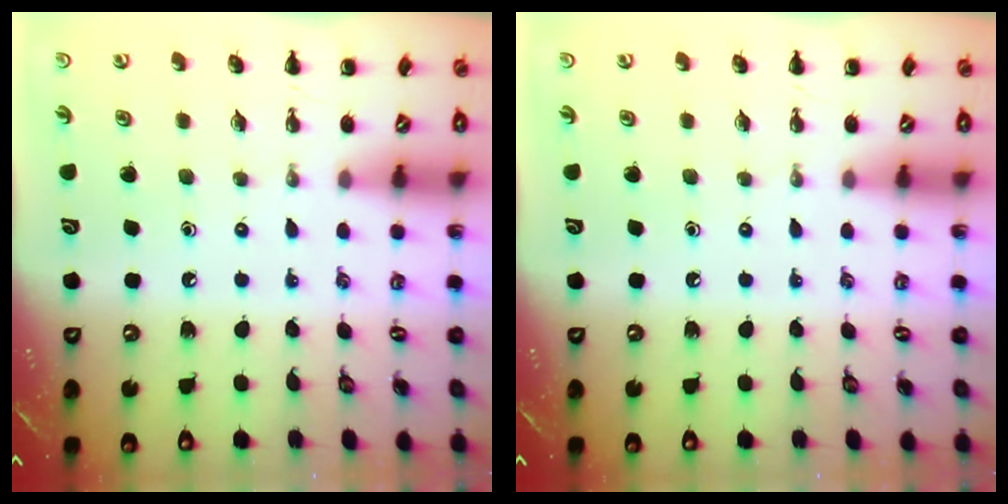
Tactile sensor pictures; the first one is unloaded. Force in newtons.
{"total": 0.0}